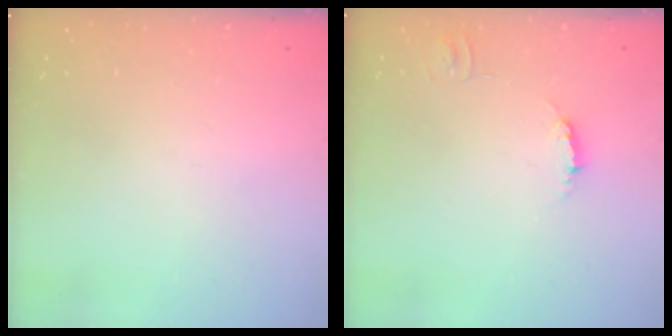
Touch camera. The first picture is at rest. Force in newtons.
{"total": 4.2, "press": 4.2, "slide": 0.5}